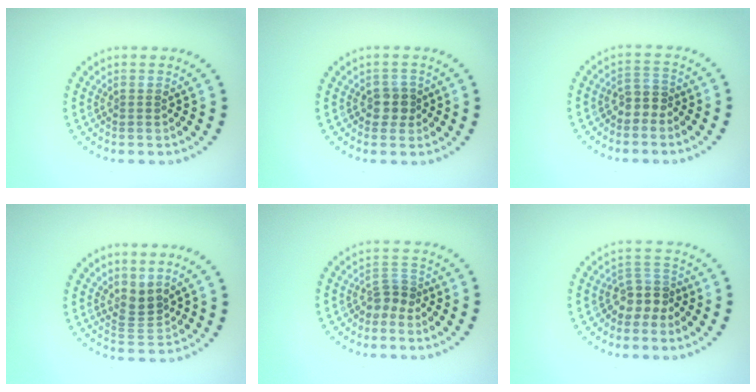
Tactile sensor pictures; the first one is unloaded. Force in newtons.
{"total": 1.8, "press": 1.6, "slide": 0.9}
{"total": 1.9, "press": 1.6, "slide": 1.0}
{"total": 2.3, "press": 1.6, "slide": 1.6}
{"total": 2.0, "press": 1.5, "slide": 1.3}
{"total": 2.8, "press": 2.1, "slide": 1.9}